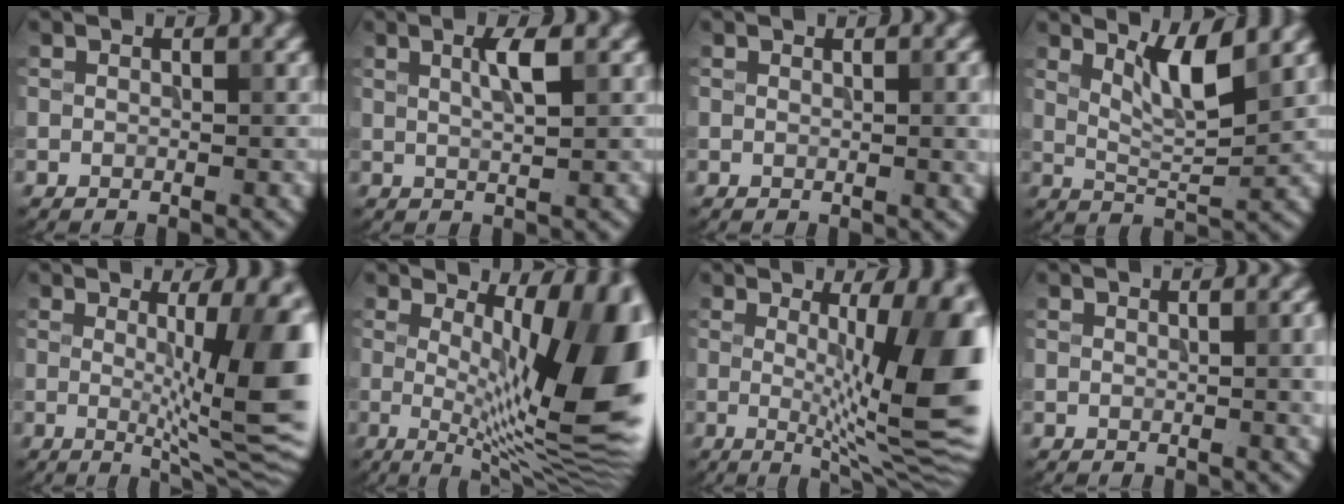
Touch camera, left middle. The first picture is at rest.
{"total": 2.2, "force": [1.0, -0.1, 2.0], "torque": [-0.040, 0.007, 0.016]}
{"total": 1.8, "force": [-0.1, 0.7, 1.7], "torque": [-0.024, -0.006, -0.003]}
{"total": 4.0, "force": [2.8, 0.4, 2.9], "torque": [-0.051, -0.005, 0.053]}
{"total": 10.8, "force": [0.2, 2.1, 10.6], "torque": [-0.145, -0.012, 0.007]}
{"total": 14.0, "force": [1.3, 4.3, 13.3], "torque": [-0.162, 0.000, 0.017]}
{"total": 12.9, "force": [0.4, 3.1, 12.6], "torque": [-0.150, -0.005, 0.008]}
{"total": 2.6, "force": [-0.2, 1.1, 2.3], "torque": [-0.030, -0.006, -0.004]}